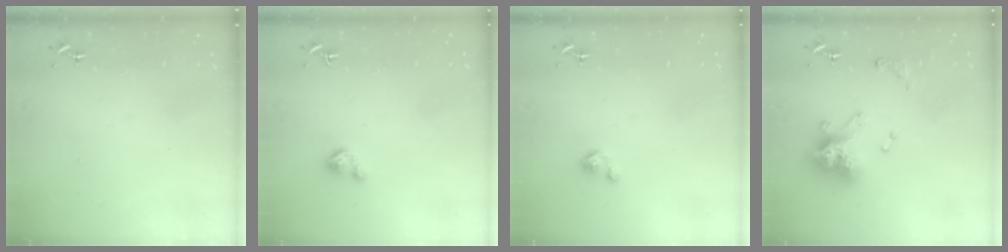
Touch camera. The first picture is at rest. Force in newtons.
{"total": 2.8, "press": 2.8, "slide": 0.2}
{"total": 2.6, "press": 2.6, "slide": 0.3}
{"total": 15.1, "press": 15.0, "slide": 1.7}